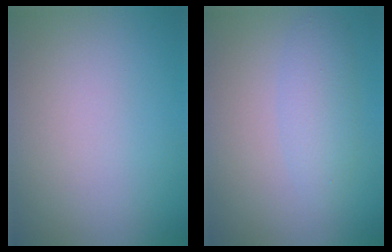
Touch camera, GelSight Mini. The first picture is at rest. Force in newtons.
{"total": 2.4, "press": 2.4, "slide": 0.3}